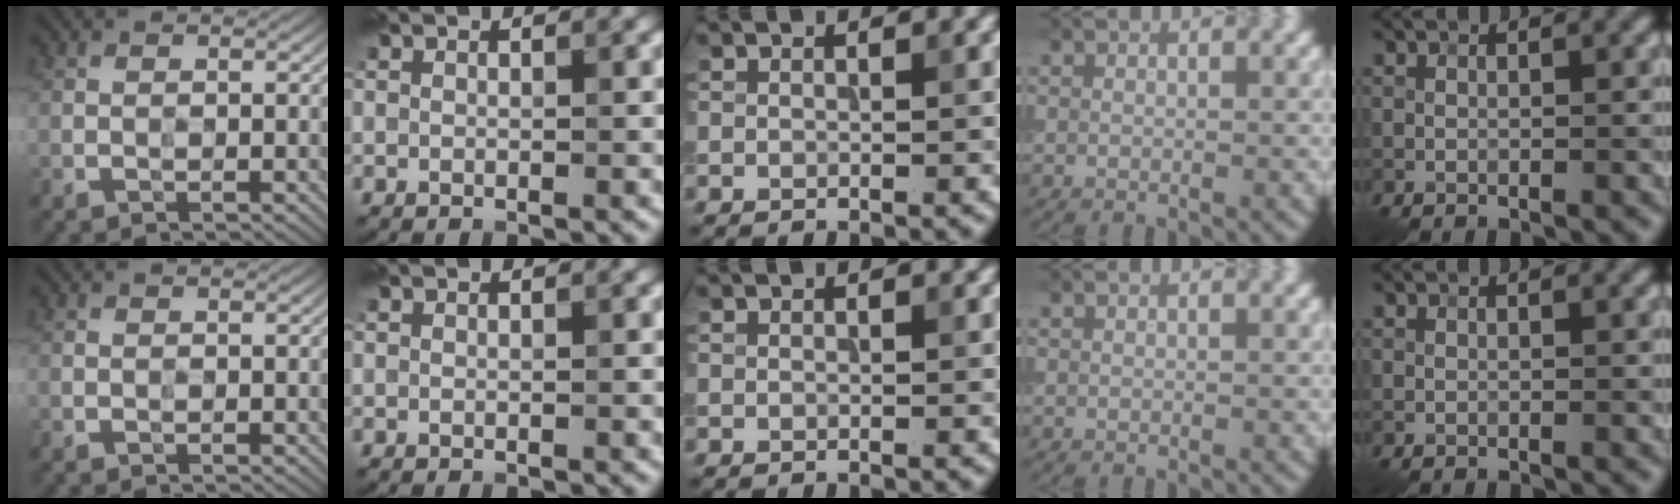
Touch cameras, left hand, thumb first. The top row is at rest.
{}